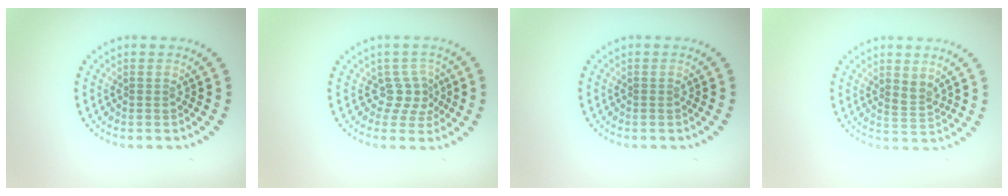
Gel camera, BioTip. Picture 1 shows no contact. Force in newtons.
{"total": 2.3, "press": 1.4, "slide": 1.8}
{"total": 0.0}
{"total": 1.6, "press": 1.4, "slide": 0.9}